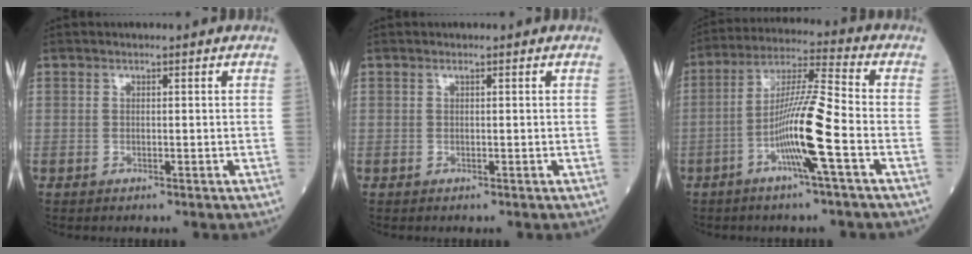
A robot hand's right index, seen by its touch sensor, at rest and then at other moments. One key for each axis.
{"total": 0.0}
{"total": 11.3, "fx": -4.0, "fy": -0.6, "fz": 10.5, "tx": -0.200, "ty": 0.002, "tz": -0.080}